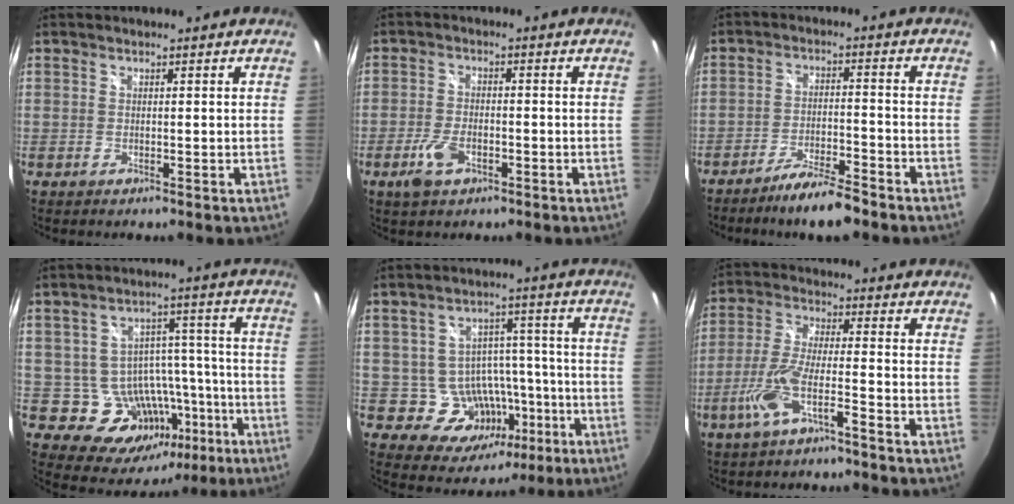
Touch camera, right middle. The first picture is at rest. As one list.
[{"total": 5.6, "force": [-2.8, 2.9, 3.9], "torque": [-0.092, -0.005, -0.052]}, {"total": 7.9, "force": [-6.6, 0.7, 4.2], "torque": [-0.090, -0.001, -0.109]}, {"total": 12.7, "force": [-5.4, 10.0, 5.7], "torque": [-0.090, 0.040, -0.043]}, {"total": 10.6, "force": [-4.0, 8.7, 4.6], "torque": [-0.083, 0.034, -0.032]}, {"total": 8.3, "force": [-4.8, 1.1, 6.7], "torque": [-0.151, -0.002, -0.091]}]